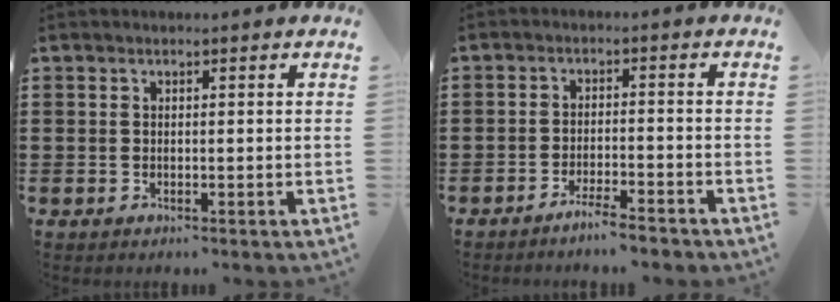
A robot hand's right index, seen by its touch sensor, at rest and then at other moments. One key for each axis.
{"total": 3.4, "fx": -3.1, "fy": 0.0, "fz": 1.4, "tx": -0.024, "ty": 0.002, "tz": -0.060}